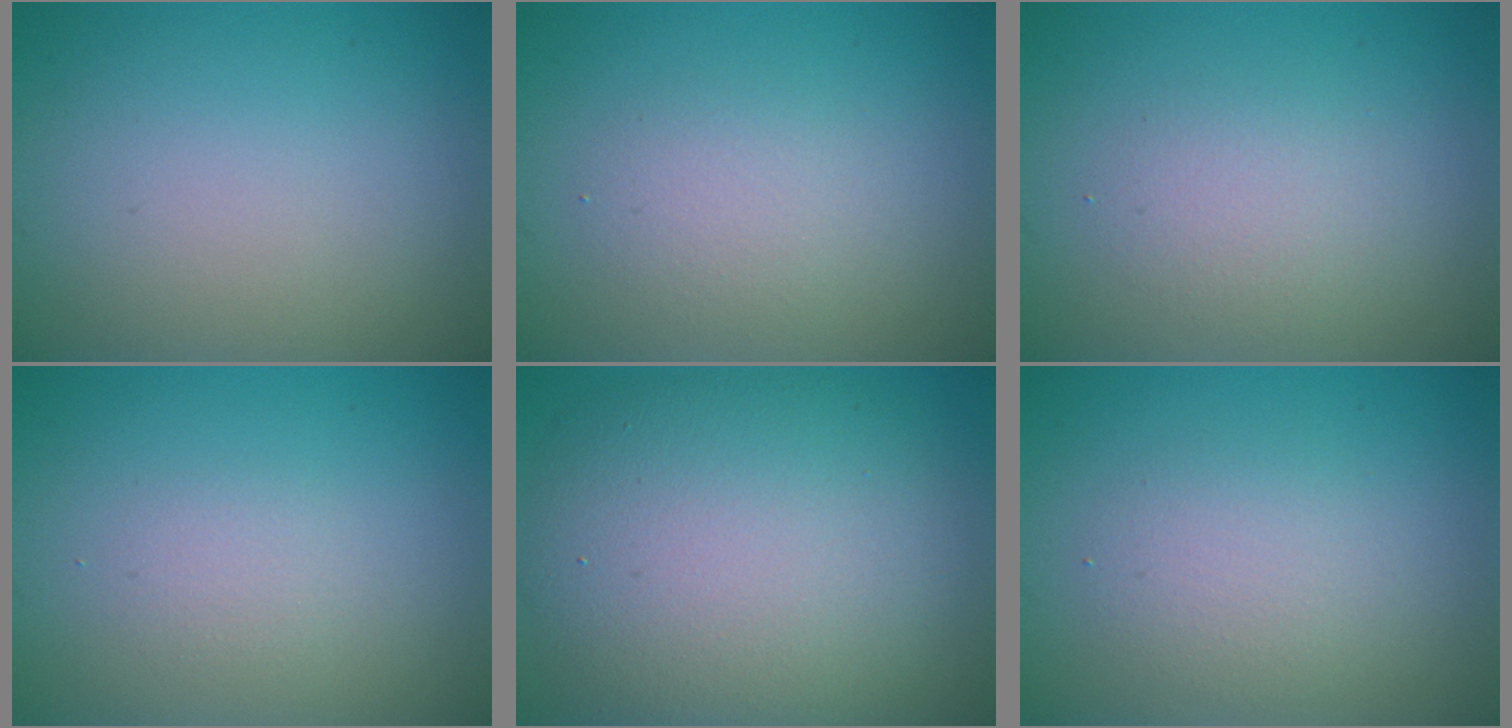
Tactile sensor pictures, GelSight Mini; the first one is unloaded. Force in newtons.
{"total": 2.1, "press": 2.1, "slide": 0.1}
{"total": 2.1, "press": 2.1, "slide": 0.2}
{"total": 1.2, "press": 1.2, "slide": 0.1}
{"total": 11.1, "press": 11.1, "slide": 0.8}
{"total": 2.6, "press": 2.6, "slide": 0.2}